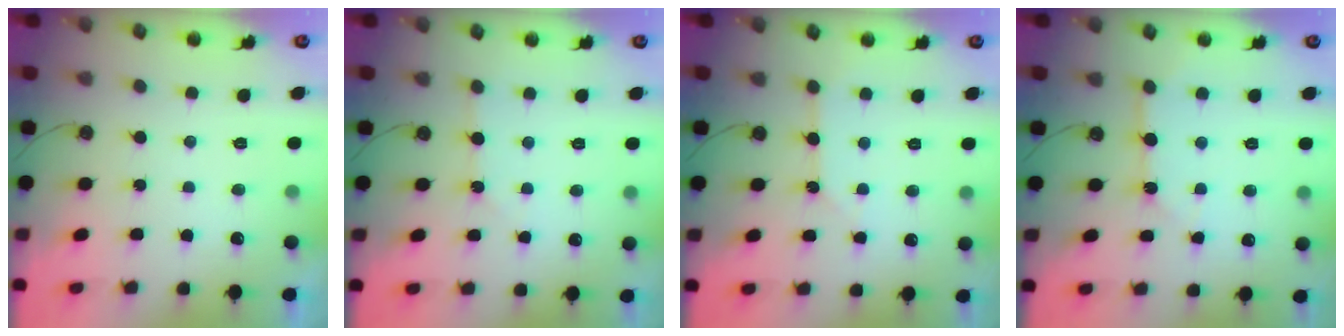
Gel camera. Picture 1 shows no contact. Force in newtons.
{"total": 2.0, "press": 2.0, "slide": 0.4}
{"total": 2.6, "press": 2.5, "slide": 0.3}
{"total": 5.3, "press": 5.2, "slide": 0.4}